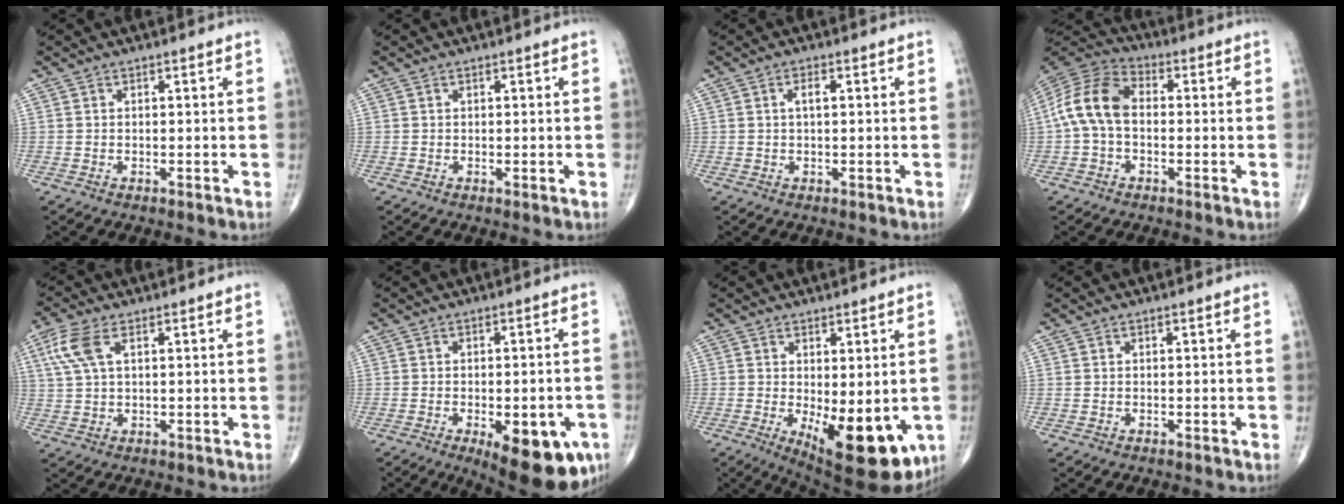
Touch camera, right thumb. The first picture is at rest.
{"total": 0.6, "force": [0.0, 0.1, 0.6], "torque": [-0.007, -0.002, 0.001]}
{"total": 1.9, "force": [0.4, 0.7, 1.7], "torque": [-0.030, 0.003, 0.006]}
{"total": 11.6, "force": [-0.4, 7.5, 8.8], "torque": [-0.173, 0.033, -0.020]}
{"total": 6.4, "force": [2.4, 2.9, 5.1], "torque": [-0.134, 0.012, 0.050]}
{"total": 15.0, "force": [-6.6, 6.1, 12.0], "torque": [-0.115, 0.007, -0.075]}
{"total": 15.3, "force": [-4.0, 6.3, 13.4], "torque": [-0.168, -0.026, -0.039]}
{"total": 0.0}